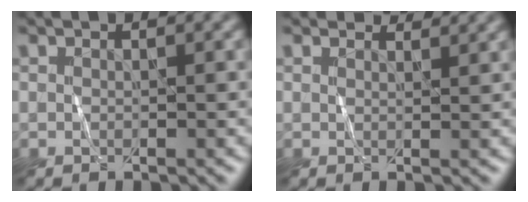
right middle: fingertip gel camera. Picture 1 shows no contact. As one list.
[{"total": 3.1, "force": [3.1, 0.3, 0.4], "torque": [-0.012, 0.006, 0.032]}]